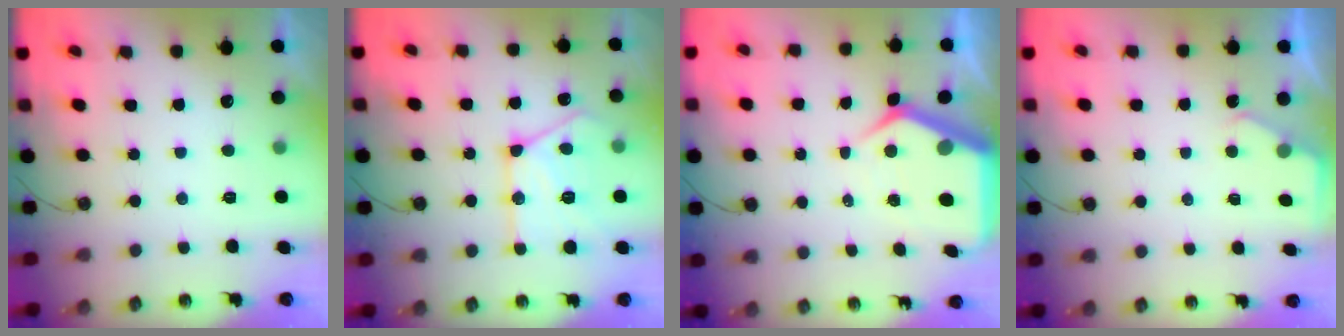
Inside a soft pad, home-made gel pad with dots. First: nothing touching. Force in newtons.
{"total": 17.7, "press": 17.7, "slide": 1.8}
{"total": 8.8, "press": 8.8, "slide": 0.8}
{"total": 1.8, "press": 1.7, "slide": 0.3}